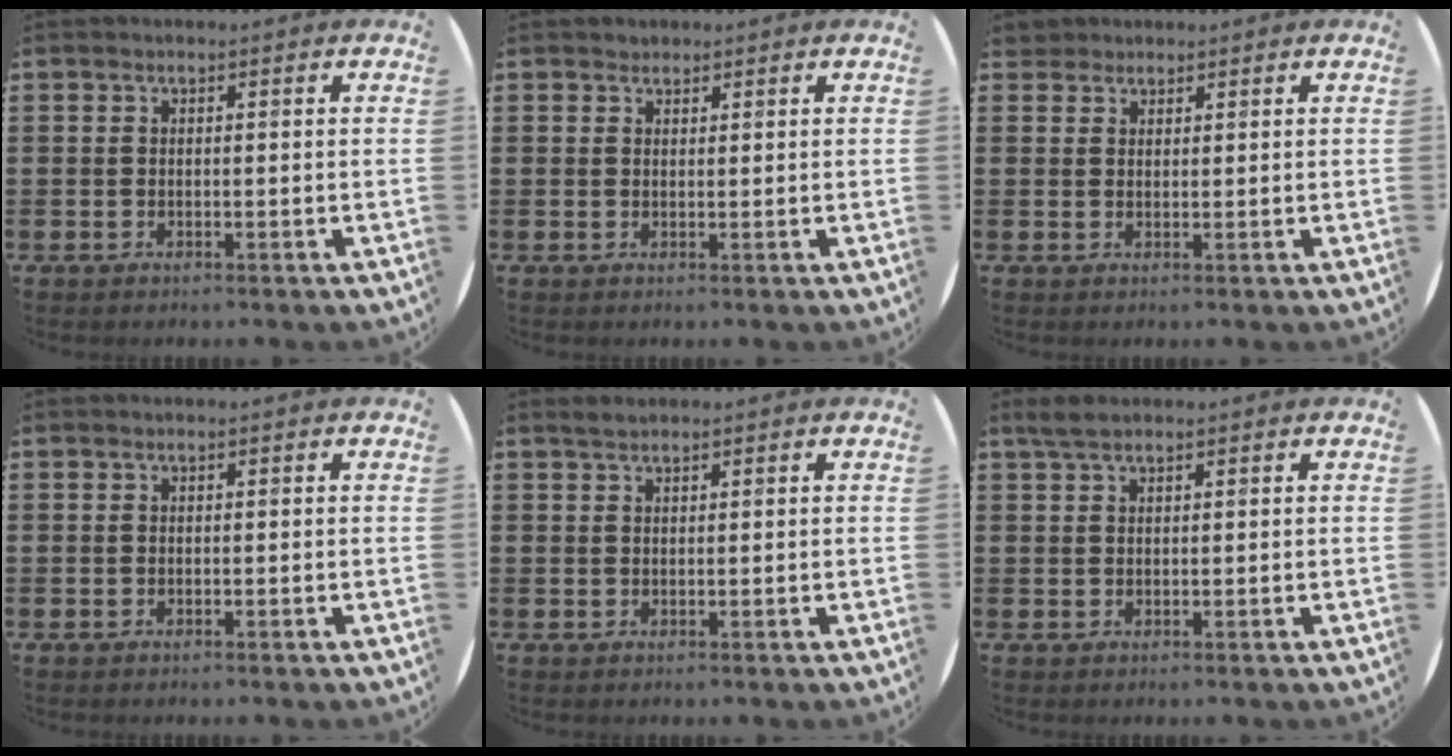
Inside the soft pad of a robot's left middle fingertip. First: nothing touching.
{"total": 0.9, "force": [0.9, 0.3, -0.1], "torque": [0.000, 0.001, 0.018]}
{"total": 2.0, "force": [1.8, 0.8, 0.0], "torque": [0.003, 0.002, 0.036]}
{"total": 0.0}
{"total": 0.9, "force": [0.9, 0.1, 0.2], "torque": [-0.005, 0.001, 0.018]}
{"total": 2.1, "force": [1.6, 0.7, 1.0], "torque": [-0.024, 0.005, 0.030]}